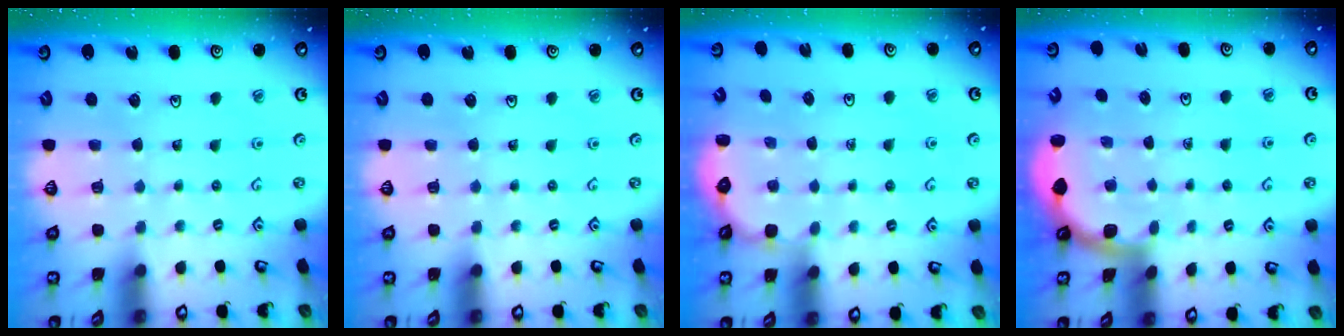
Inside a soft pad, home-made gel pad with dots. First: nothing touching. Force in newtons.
{"total": 0.0}
{"total": 2.6, "press": 2.5, "slide": 0.5}
{"total": 1.9, "press": 1.9, "slide": 0.0}